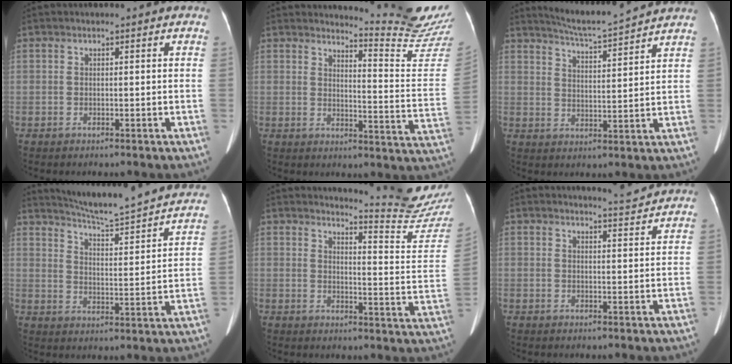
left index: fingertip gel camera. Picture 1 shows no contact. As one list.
[{"total": 13.3, "force": [13.1, -2.4, 1.1], "torque": [-0.018, -0.138, 0.148]}, {"total": 9.8, "force": [9.3, -1.2, 2.8], "torque": [-0.063, 0.004, 0.144]}, {"total": 22.6, "force": [20.8, 0.9, 8.8], "torque": [-0.137, -0.047, 0.272]}, {"total": 13.7, "force": [13.5, -2.0, 1.0], "torque": [-0.016, -0.127, 0.150]}, {"total": 3.0, "force": [2.9, -0.7, -0.1], "torque": [-0.011, -0.017, 0.041]}]